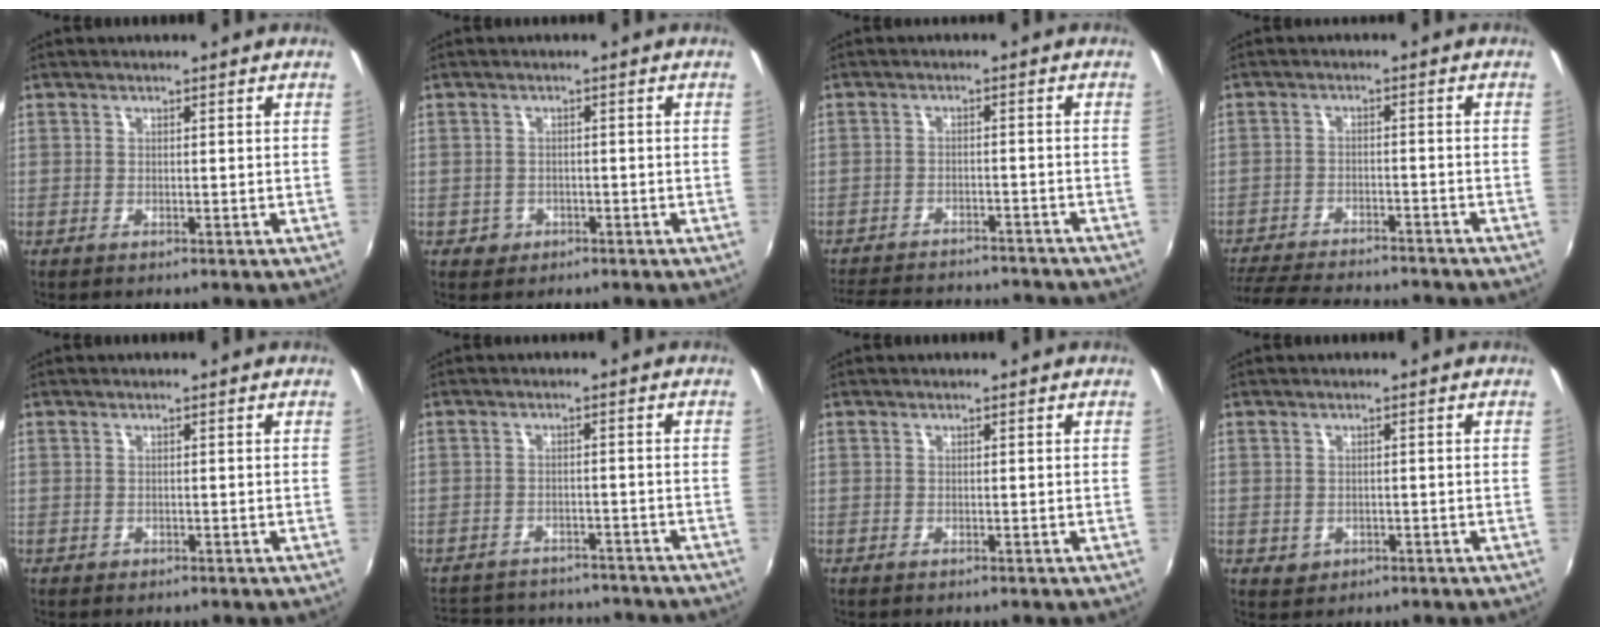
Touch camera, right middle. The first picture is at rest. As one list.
[{"total": 3.1, "force": [-1.1, 2.9, 0.6], "torque": [-0.019, 0.001, -0.014]}, {"total": 18.2, "force": [-15.8, 5.1, 7.3], "torque": [-0.155, -0.010, -0.213]}, {"total": 16.4, "force": [-14.4, 3.4, 7.1], "torque": [-0.151, -0.027, -0.215]}, {"total": 0.6, "force": [-0.4, 0.5, 0.0], "torque": [-0.001, -0.003, -0.005]}, {"total": 16.5, "force": [-14.2, 6.0, 5.9], "torque": [-0.128, 0.012, -0.185]}, {"total": 0.0}, {"total": 2.0, "force": [-0.4, 1.8, 0.7], "torque": [-0.014, -0.002, -0.002]}]